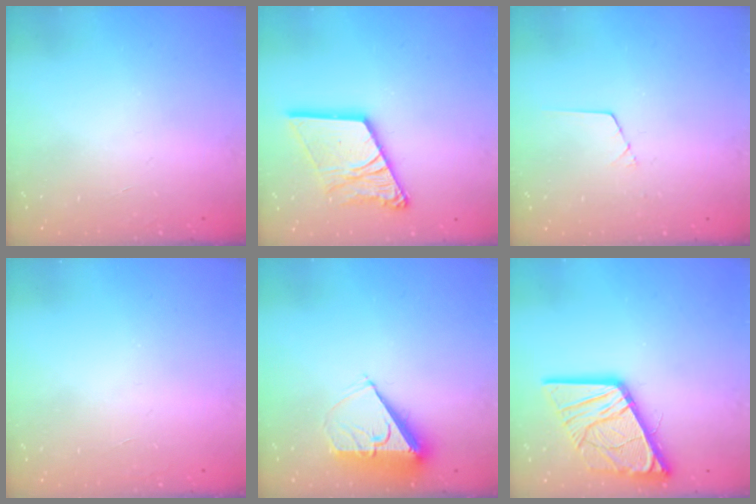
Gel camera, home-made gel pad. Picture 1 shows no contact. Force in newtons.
{"total": 18.7, "press": 18.6, "slide": 2.2}
{"total": 1.4, "press": 1.4, "slide": 0.1}
{"total": 0.0}
{"total": 6.5, "press": 6.4, "slide": 0.9}
{"total": 18.1, "press": 18.0, "slide": 2.1}